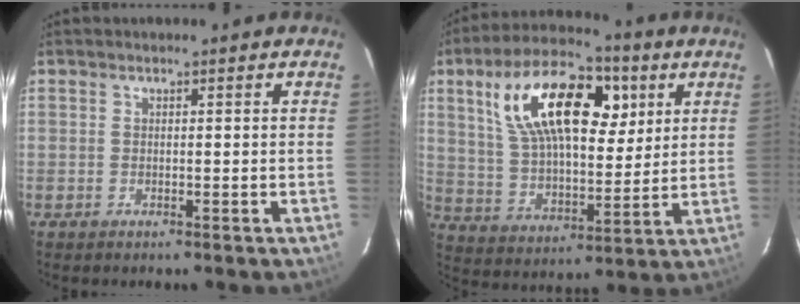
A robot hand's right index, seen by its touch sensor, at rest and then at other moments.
{"total": 21.3, "force": [8.3, 10.8, 16.4], "torque": [-0.309, 0.037, 0.147]}